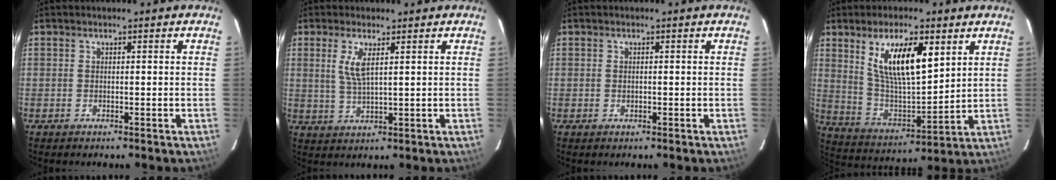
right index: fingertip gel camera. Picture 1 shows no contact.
{"total": 4.7, "force": [1.7, 1.2, 4.2], "torque": [-0.084, -0.003, 0.036]}
{"total": 0.7, "force": [-0.2, 0.5, 0.5], "torque": [-0.008, 0.001, -0.004]}
{"total": 14.6, "force": [6.6, 4.9, 12.0], "torque": [-0.213, 0.001, 0.134]}